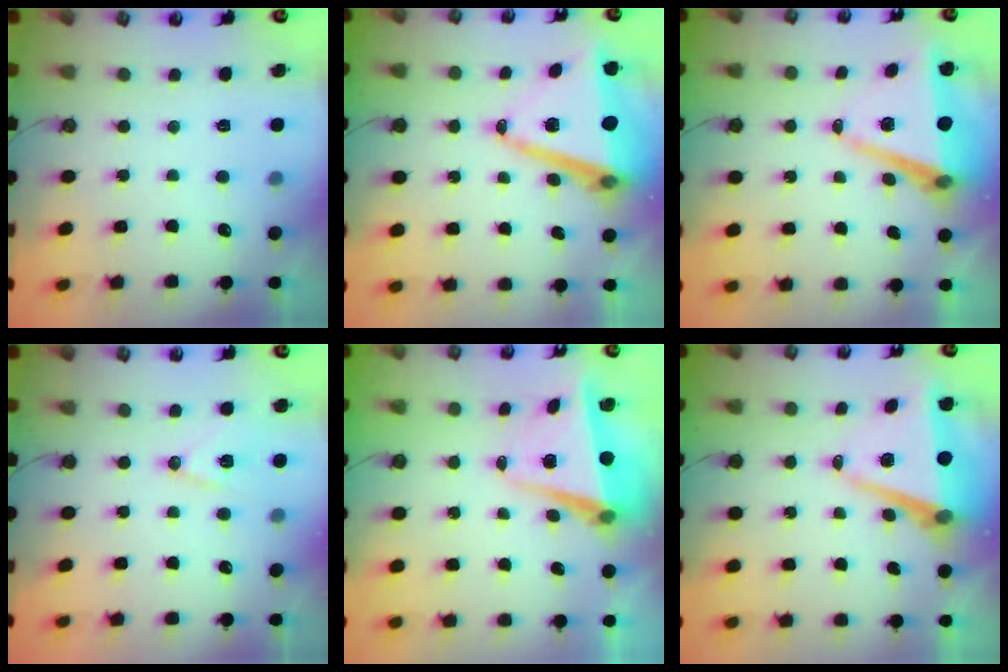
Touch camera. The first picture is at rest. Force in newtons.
{"total": 14.7, "press": 14.2, "slide": 3.9}
{"total": 9.3, "press": 8.4, "slide": 4.1}
{"total": 11.1, "press": 10.5, "slide": 3.5}
{"total": 6.3, "press": 6.2, "slide": 0.9}
{"total": 8.5, "press": 7.3, "slide": 4.3}